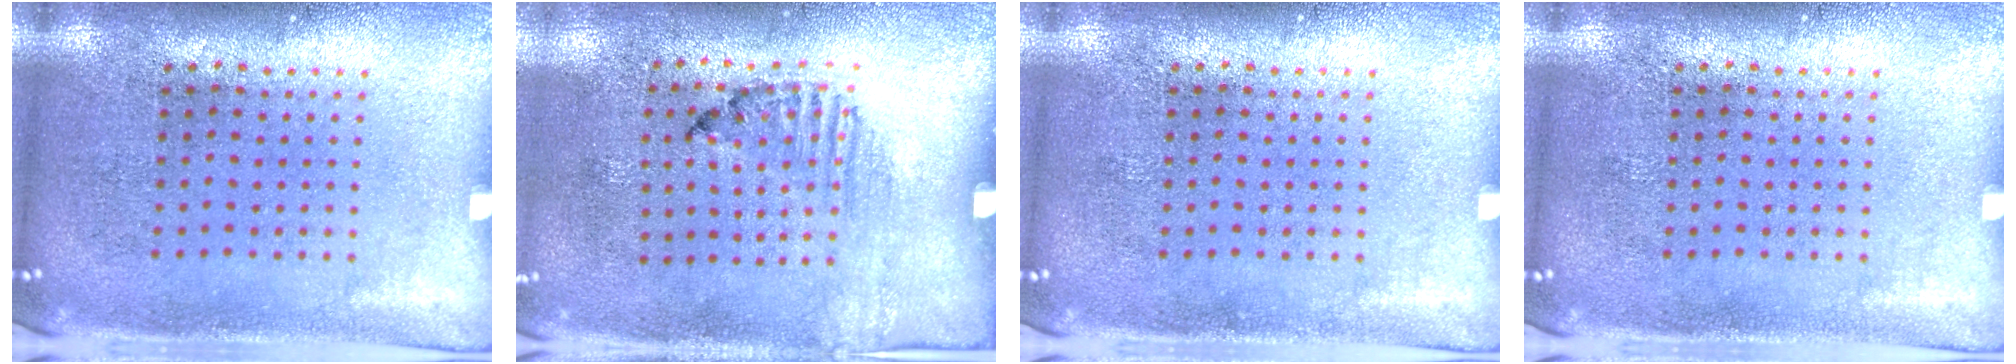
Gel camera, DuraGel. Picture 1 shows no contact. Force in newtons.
{"total": 1.5, "press": 1.2, "slide": 1.0}
{"total": 0.0}
{"total": 0.0}